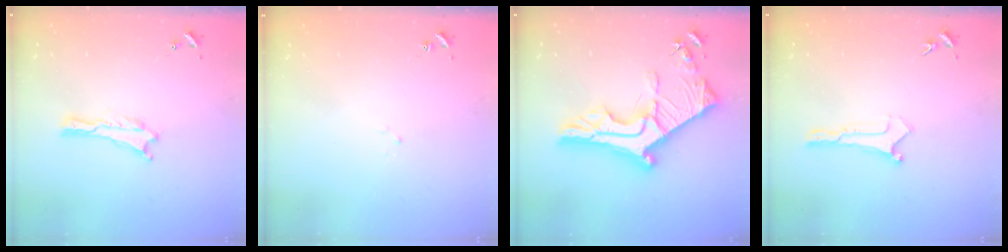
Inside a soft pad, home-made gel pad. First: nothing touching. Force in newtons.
{"total": 1.1, "press": 1.0, "slide": 0.2}
{"total": 12.7, "press": 12.6, "slide": 1.3}
{"total": 0.0}